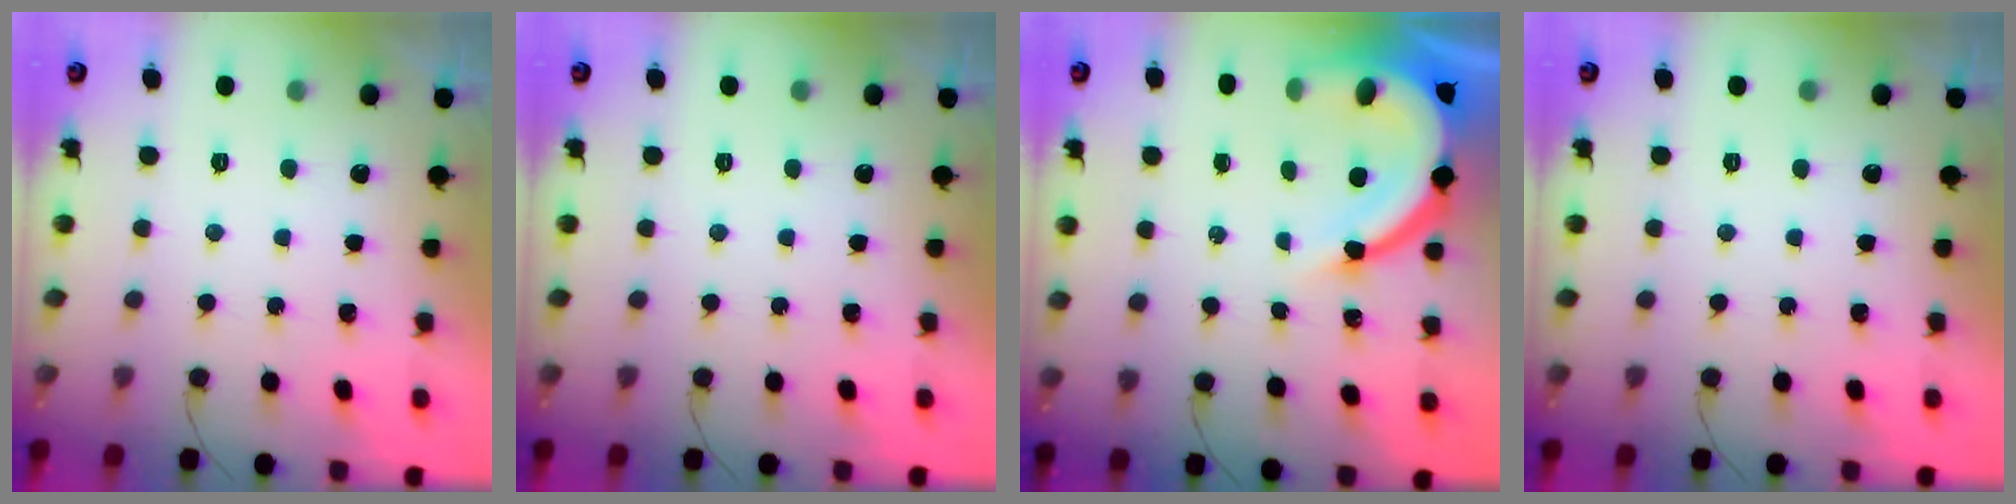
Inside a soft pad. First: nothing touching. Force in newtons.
{"total": 0.0}
{"total": 15.4, "press": 15.3, "slide": 1.8}
{"total": 0.0}